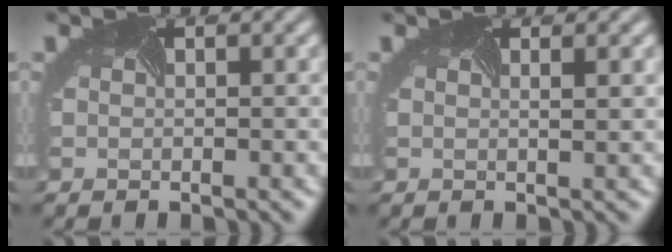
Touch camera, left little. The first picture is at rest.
{"total": 1.6, "force": [0.6, 0.6, 1.4], "torque": [-0.004, 0.004, -0.007]}